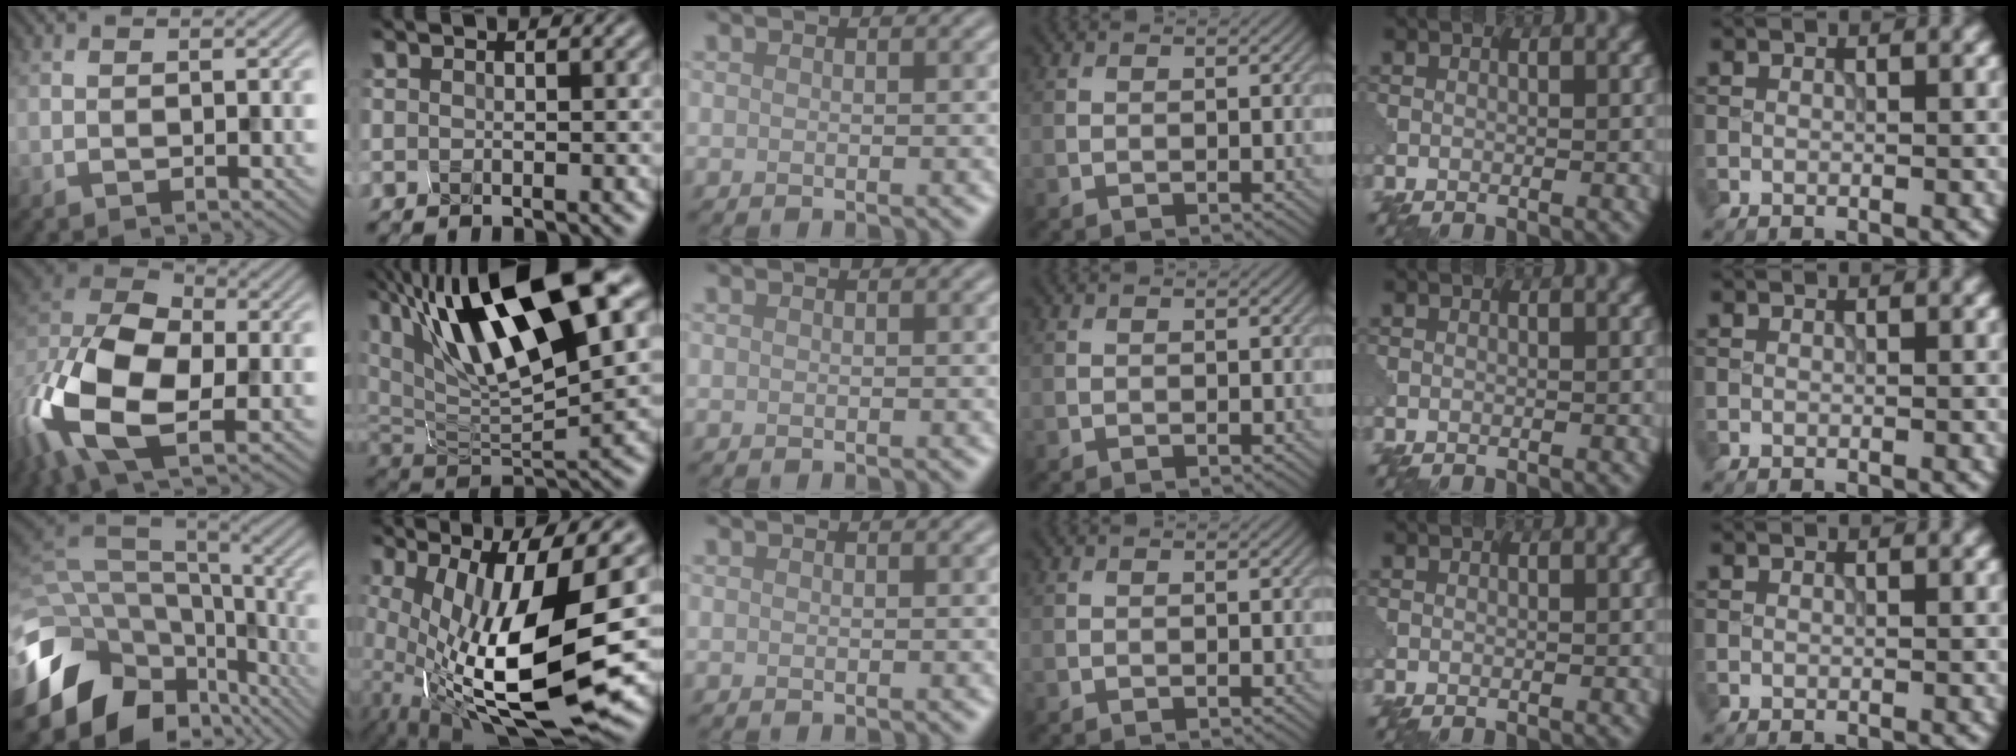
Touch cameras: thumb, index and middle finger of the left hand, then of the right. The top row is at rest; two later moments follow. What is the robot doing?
{"motion": "squeeze", "object": "hand grip exerciser"}